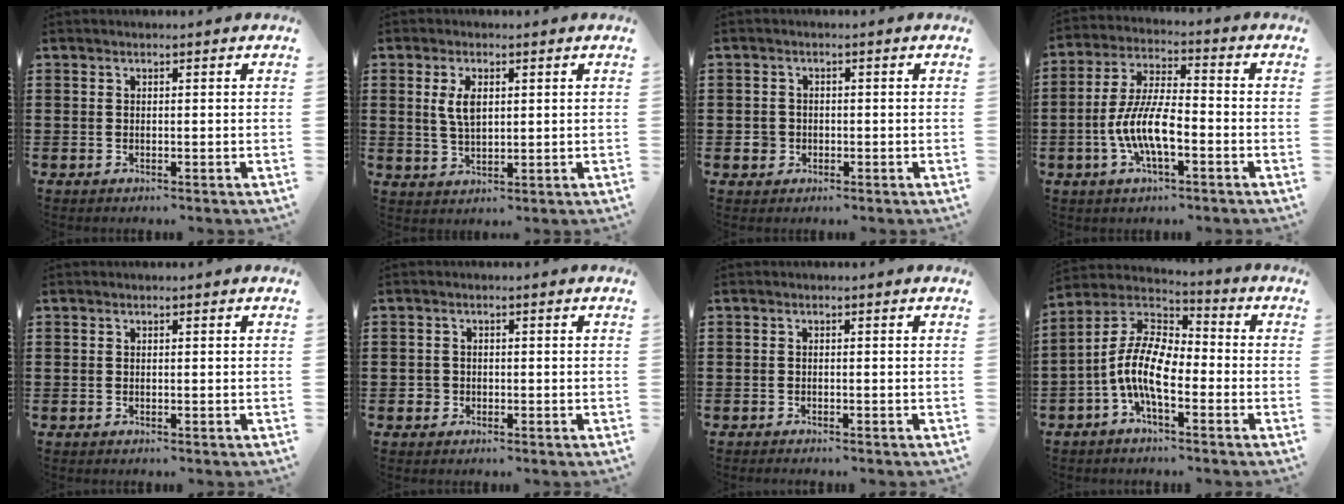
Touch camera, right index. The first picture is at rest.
{"total": 4.3, "force": [1.1, 2.0, 3.6], "torque": [-0.076, 0.007, 0.019]}
{"total": 1.9, "force": [-0.6, 1.8, 0.5], "torque": [-0.015, 0.003, -0.013]}
{"total": 9.2, "force": [-2.8, 3.2, 8.1], "torque": [-0.184, -0.008, -0.059]}
{"total": 0.0}
{"total": 1.3, "force": [-0.6, 1.2, 0.2], "torque": [-0.007, 0.002, -0.014]}
{"total": 0.6, "force": [-0.6, 0.0, 0.1], "torque": [-0.002, -0.002, -0.013]}
{"total": 10.4, "force": [-3.2, 4.4, 8.8], "torque": [-0.227, -0.022, -0.074]}